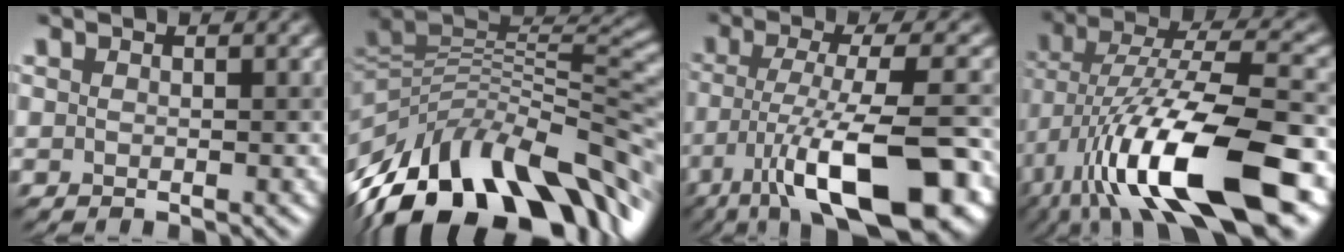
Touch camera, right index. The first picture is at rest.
{"total": 14.5, "force": [-5.1, 7.3, 11.5], "torque": [-0.194, 0.012, -0.089]}
{"total": 13.3, "force": [-6.1, 4.0, 11.1], "torque": [-0.188, -0.006, -0.098]}
{"total": 14.6, "force": [-5.6, 4.5, 12.7], "torque": [-0.230, 0.000, -0.095]}